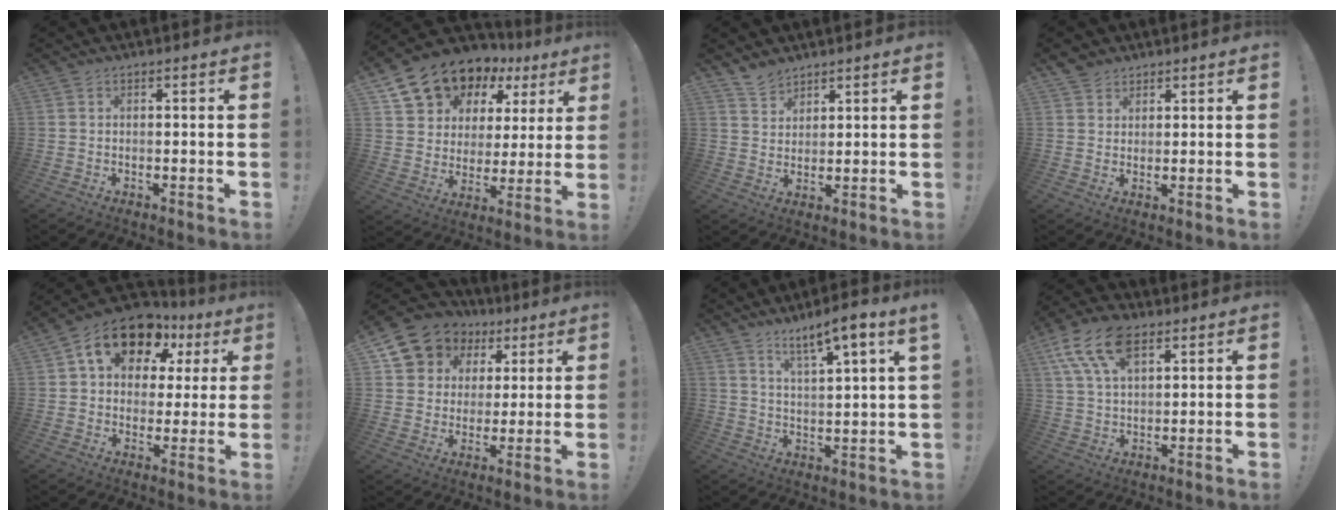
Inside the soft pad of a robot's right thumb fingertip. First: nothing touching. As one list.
[{"total": 13.8, "force": [9.7, 8.6, 4.6], "torque": [-0.075, -0.073, 0.188]}, {"total": 5.1, "force": [4.4, 2.3, 0.9], "torque": [-0.019, -0.027, 0.086]}, {"total": 3.8, "force": [3.0, 2.3, 0.5], "torque": [-0.007, -0.016, 0.056]}, {"total": 15.9, "force": [8.4, 9.9, 9.1], "torque": [-0.144, -0.043, 0.149]}, {"total": 10.5, "force": [5.1, 8.9, 2.4], "torque": [-0.034, -0.039, 0.106]}, {"total": 8.0, "force": [6.1, -0.2, 5.2], "torque": [-0.076, -0.042, 0.094]}, {"total": 14.2, "force": [7.2, 7.7, 9.5], "torque": [-0.180, -0.020, 0.132]}]